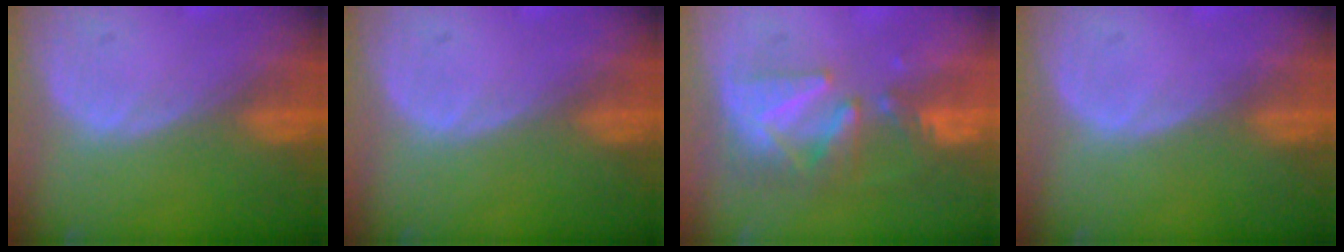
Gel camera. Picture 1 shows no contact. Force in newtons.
{"total": 0.0}
{"total": 8.6, "press": 8.0, "slide": 3.1}
{"total": 0.0}